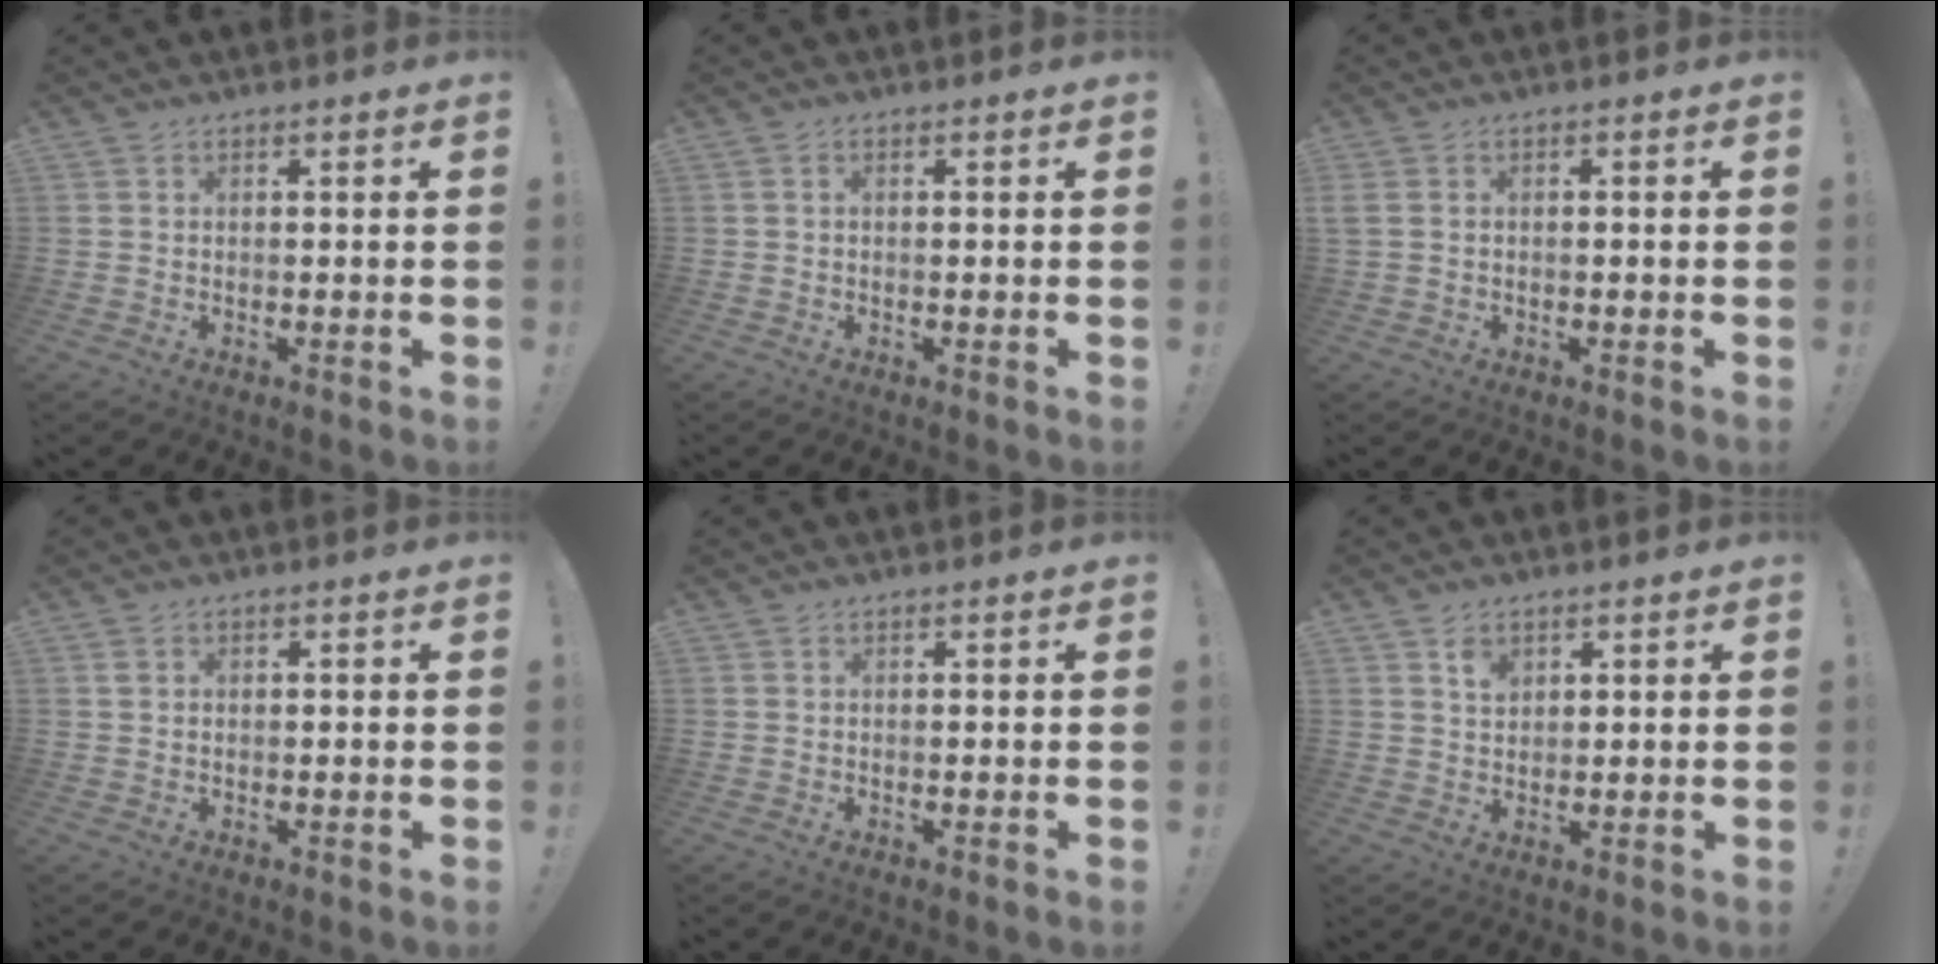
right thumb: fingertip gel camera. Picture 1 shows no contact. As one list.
[{"total": 0.6, "force": [0.1, 0.4, 0.5], "torque": [-0.016, 0.005, 0.002]}, {"total": 1.6, "force": [-0.5, 0.5, 1.4], "torque": [-0.026, 0.003, -0.008]}, {"total": 0.8, "force": [0.1, 0.6, 0.5], "torque": [-0.004, 0.001, 0.000]}, {"total": 0.0}, {"total": 4.0, "force": [2.5, 2.7, 1.5], "torque": [-0.012, -0.015, 0.042]}]